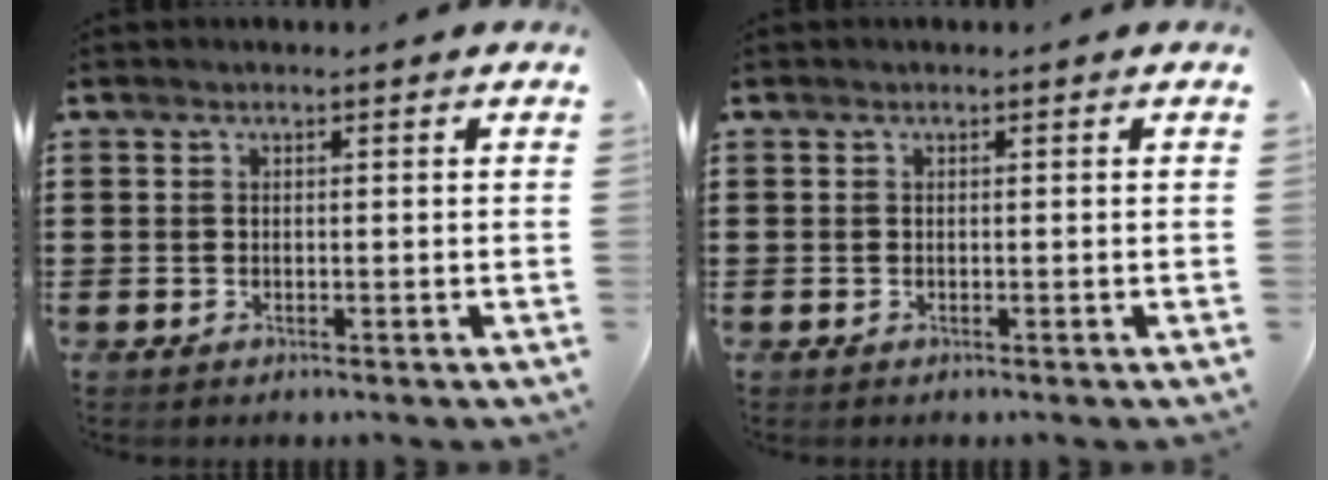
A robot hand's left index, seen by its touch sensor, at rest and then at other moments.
{"total": 0.0}